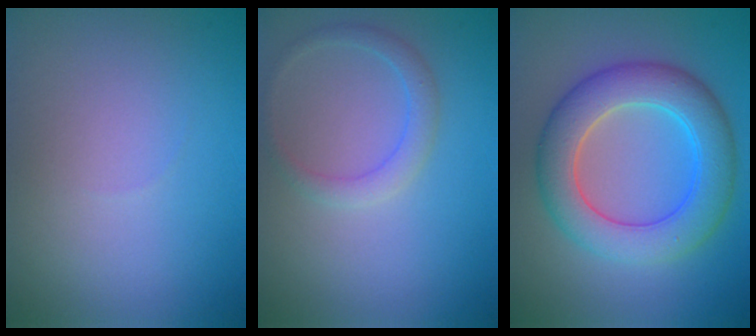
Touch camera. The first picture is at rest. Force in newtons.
{"total": 1.9, "press": 1.9, "slide": 0.1}
{"total": 7.1, "press": 7.1, "slide": 0.3}